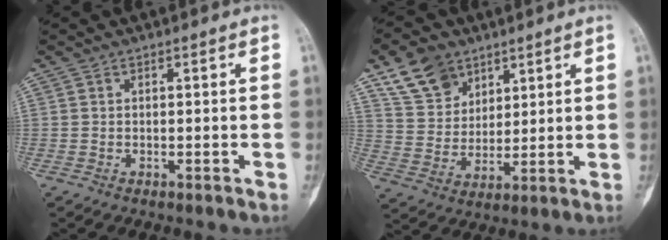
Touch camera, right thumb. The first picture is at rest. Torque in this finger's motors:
{"motor_torque": [-0.37, 0.73, 0.36, -0.05, 0.02]}